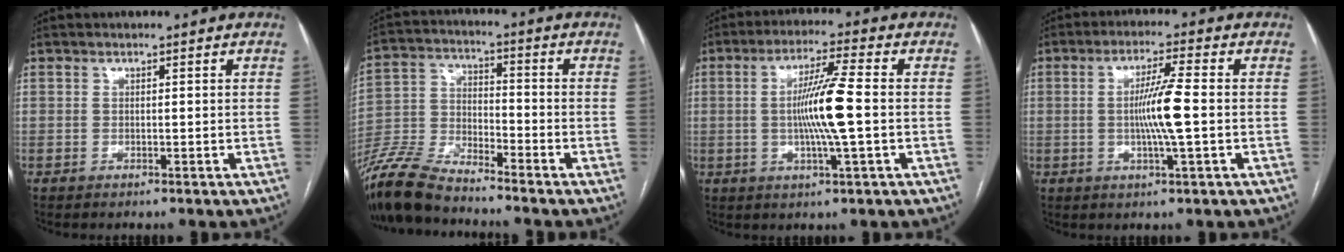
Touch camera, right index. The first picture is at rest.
{"total": 10.3, "force": [-9.5, 1.6, 3.6], "torque": [-0.078, -0.005, -0.189]}
{"total": 9.4, "force": [-0.5, -0.3, 9.4], "torque": [-0.175, -0.001, -0.014]}
{"total": 7.2, "force": [-0.5, -0.4, 7.2], "torque": [-0.134, -0.002, -0.011]}